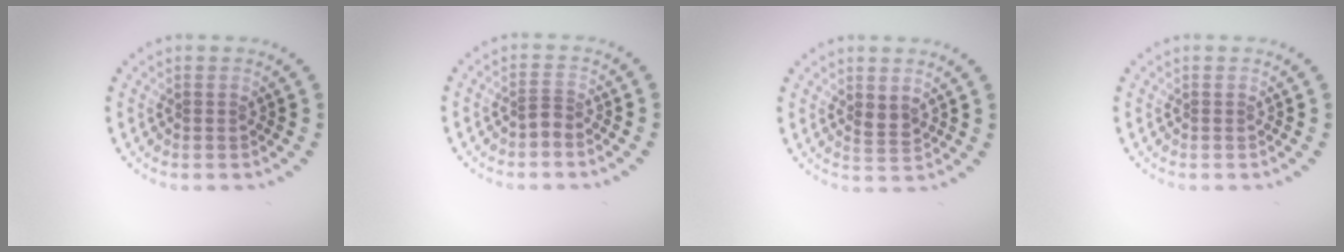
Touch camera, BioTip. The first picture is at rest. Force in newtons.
{"total": 1.0, "press": 0.6, "slide": 0.8}
{"total": 1.3, "press": 1.1, "slide": 0.6}
{"total": 0.0}